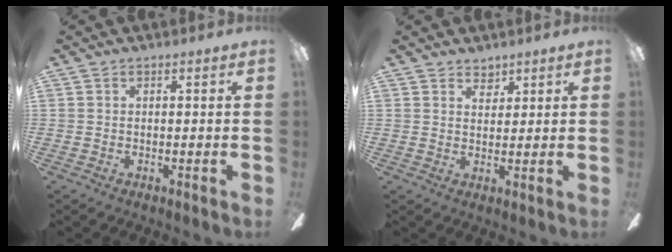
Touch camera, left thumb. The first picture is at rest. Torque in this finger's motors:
{"motor_torque": [-0.05, -0.09, -0.14, -0.16, 0.01]}